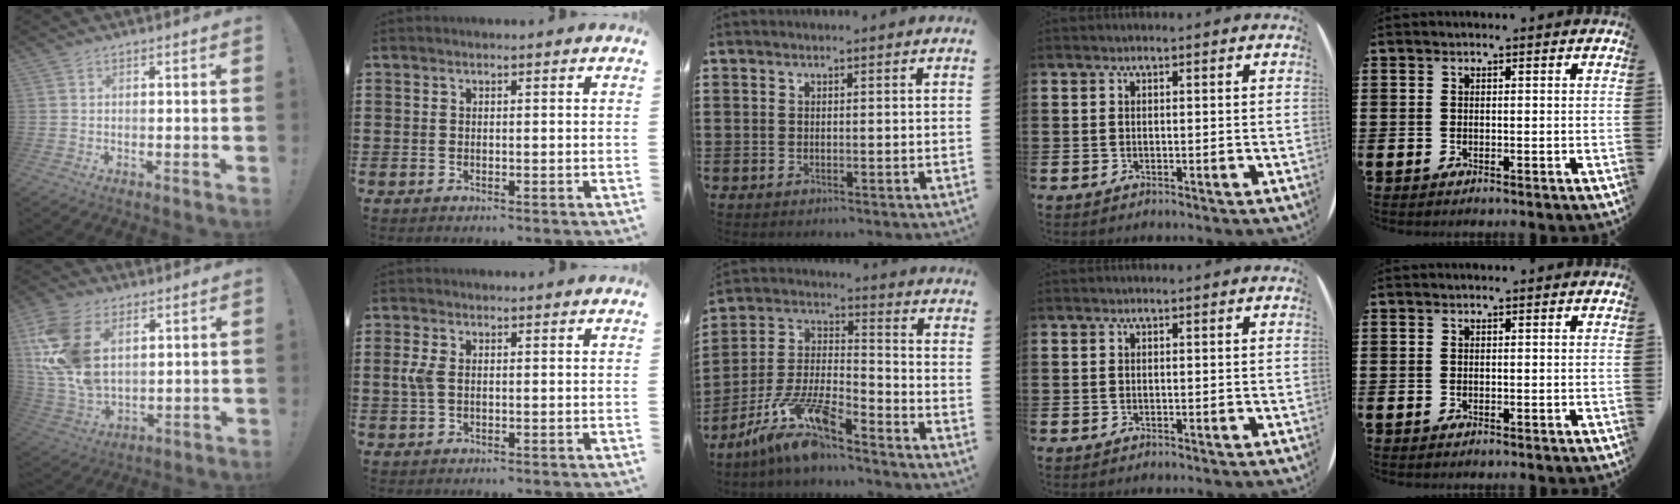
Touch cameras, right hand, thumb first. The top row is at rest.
{"thumb": {"total": 17.7, "force": [5.9, 11.5, 12.1], "torque": [-0.249, -0.025, 0.109]}, "index": {"total": 3.0, "force": [0.1, 1.7, 2.5], "torque": [-0.075, -0.001, -0.006]}, "middle": {"total": 11.4, "force": [-9.4, 1.8, 6.2], "torque": [-0.147, 0.002, -0.193]}}